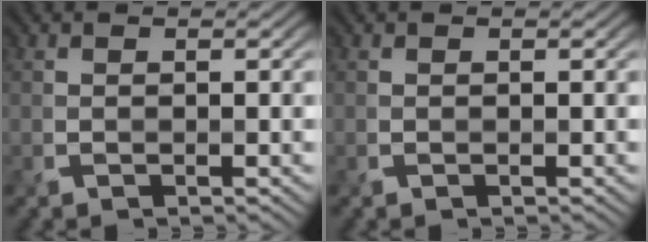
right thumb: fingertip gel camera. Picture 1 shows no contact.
{"total": 0.0}